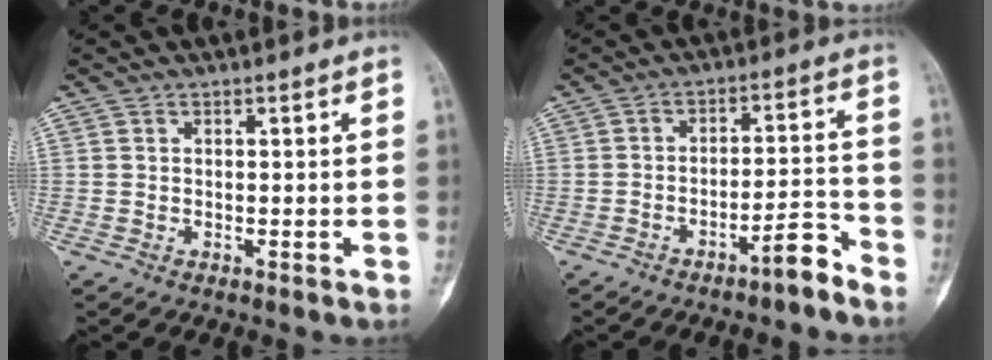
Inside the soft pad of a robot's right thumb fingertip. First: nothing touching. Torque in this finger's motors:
{"motor_torque": [1.88, 0.90, 1.11, -1.19, 0.44]}